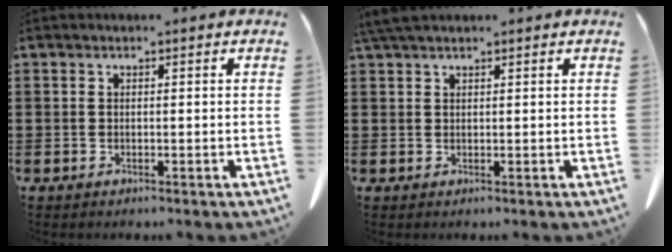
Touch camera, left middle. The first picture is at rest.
{"total": 2.6, "force": [1.9, 0.6, 1.7], "torque": [-0.039, 0.005, 0.037]}